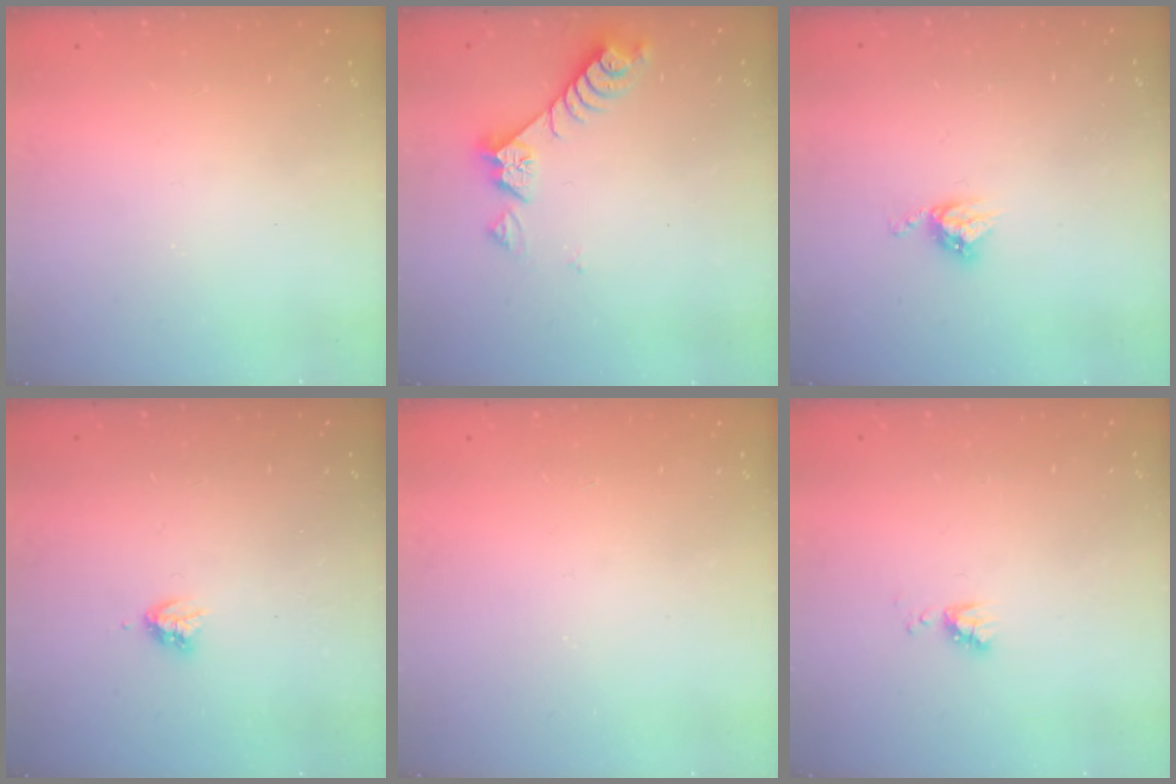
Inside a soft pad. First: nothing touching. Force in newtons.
{"total": 7.4, "press": 7.4, "slide": 0.4}
{"total": 4.9, "press": 4.8, "slide": 0.2}
{"total": 2.9, "press": 2.9, "slide": 0.5}
{"total": 1.7, "press": 1.7, "slide": 0.2}
{"total": 4.3, "press": 4.2, "slide": 0.7}